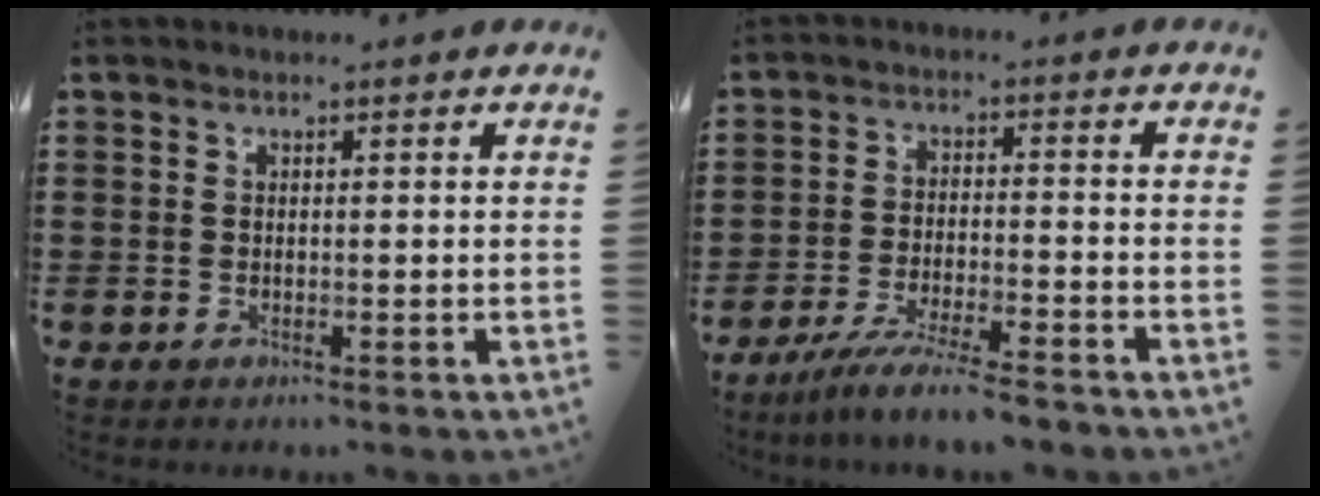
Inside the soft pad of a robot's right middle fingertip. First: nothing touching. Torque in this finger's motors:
{"motor_torque": [2.14, 0.00, 0.15, 0.13]}